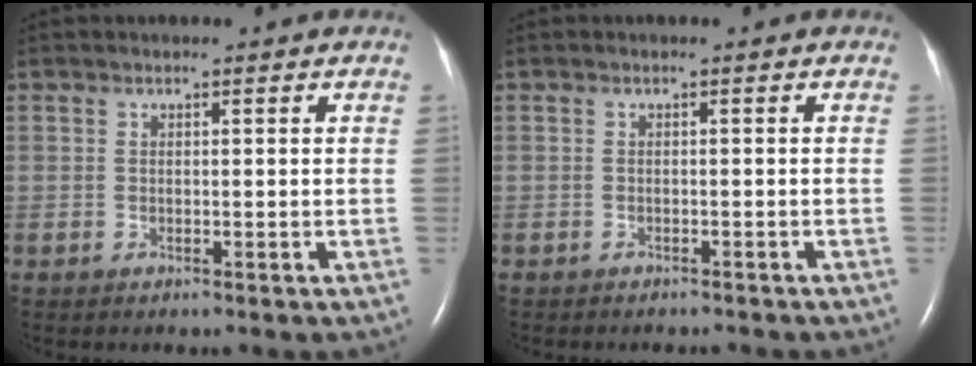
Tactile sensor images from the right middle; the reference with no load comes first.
{"total": 3.0, "force": [-2.7, 0.9, 0.9], "torque": [-0.017, -0.004, -0.028]}